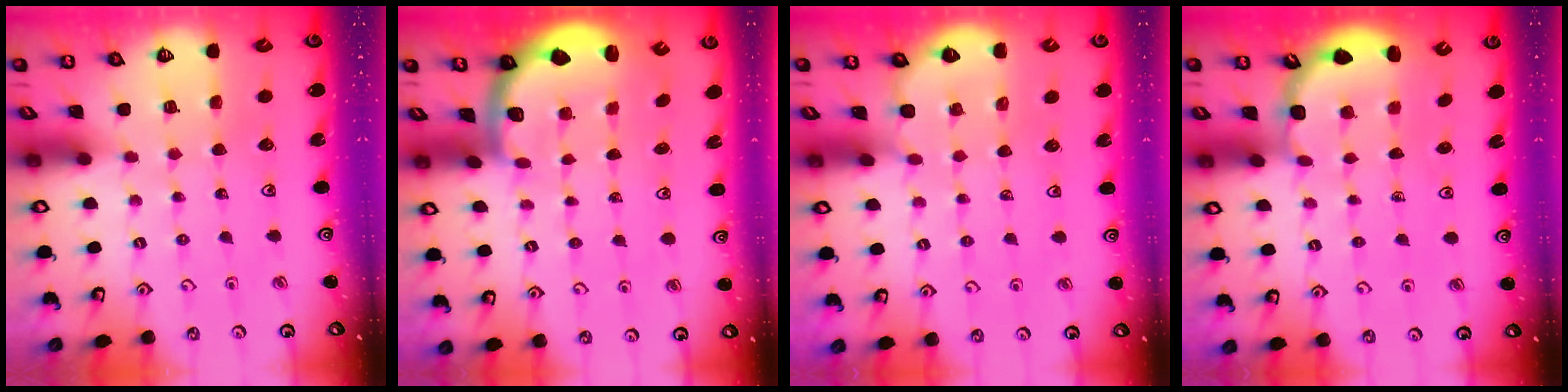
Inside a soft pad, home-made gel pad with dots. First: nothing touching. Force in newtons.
{"total": 1.9, "press": 1.8, "slide": 0.5}
{"total": 2.9, "press": 2.9, "slide": 0.3}
{"total": 3.8, "press": 3.3, "slide": 2.1}